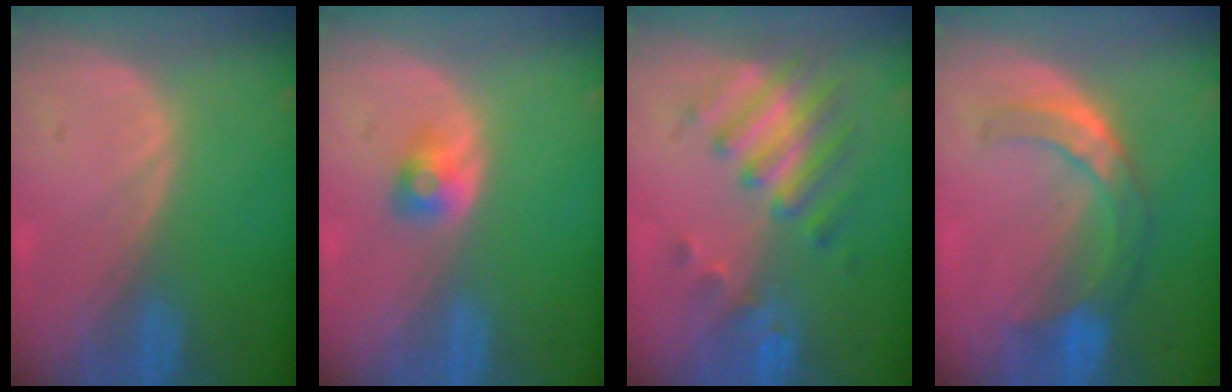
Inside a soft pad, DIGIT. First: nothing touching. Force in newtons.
{"total": 2.6, "press": 2.3, "slide": 1.2}
{"total": 8.1, "press": 7.1, "slide": 4.0}
{"total": 7.6, "press": 6.5, "slide": 4.0}